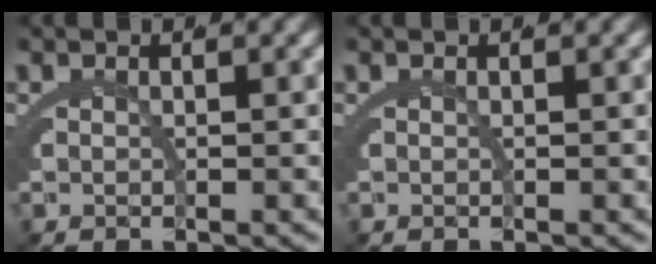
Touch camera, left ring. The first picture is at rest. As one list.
[{"total": 0.0}]